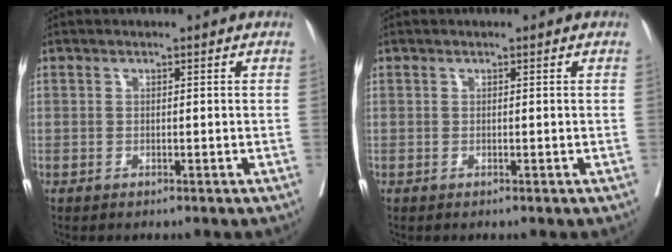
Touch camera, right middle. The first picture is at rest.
{"total": 0.0}